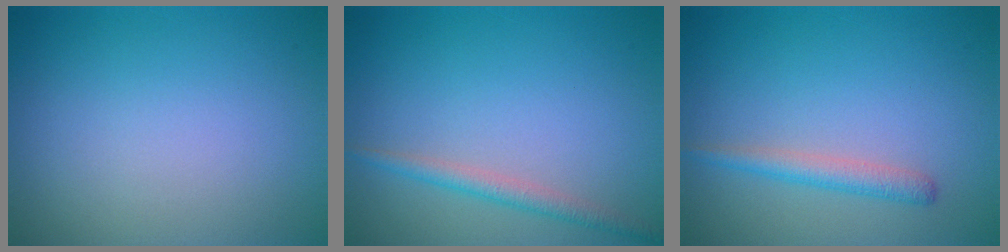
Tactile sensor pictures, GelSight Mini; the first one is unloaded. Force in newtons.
{"total": 1.8, "press": 1.8, "slide": 0.1}
{"total": 1.9, "press": 1.9, "slide": 0.0}